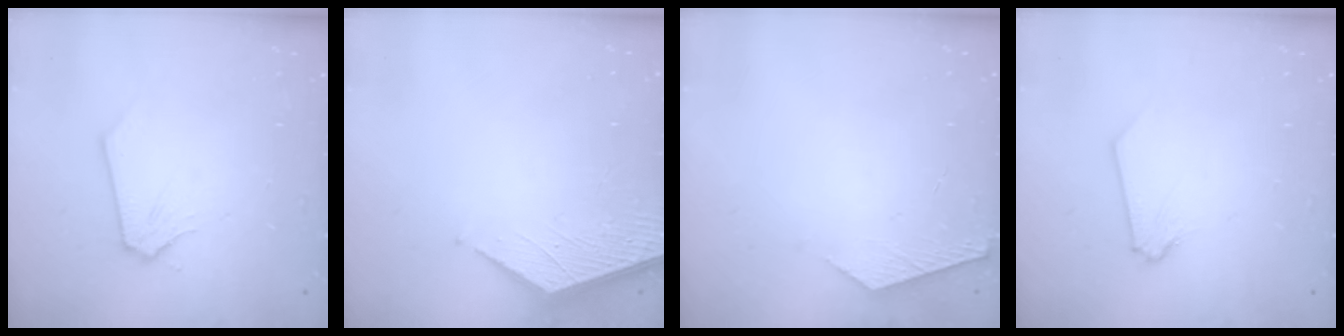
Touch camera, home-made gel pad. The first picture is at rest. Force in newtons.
{"total": 3.4, "press": 3.4, "slide": 0.4}
{"total": 4.0, "press": 4.0, "slide": 0.3}
{"total": 0.0}